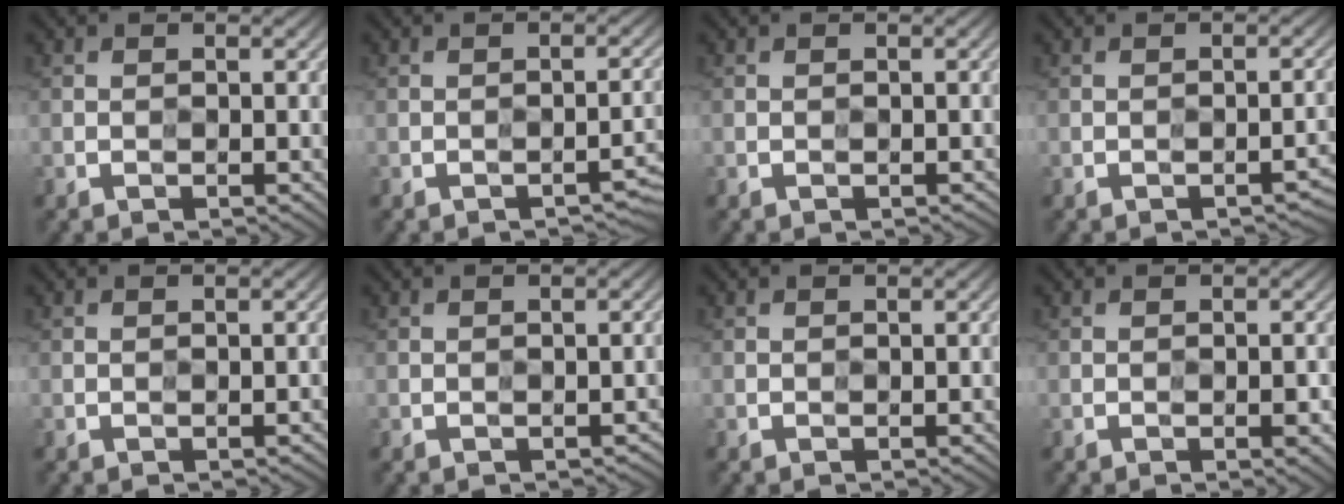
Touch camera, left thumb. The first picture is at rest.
{"total": 2.7, "force": [-1.8, 1.0, 1.8], "torque": [-0.013, -0.002, -0.022]}
{"total": 0.5, "force": [-0.4, 0.3, 0.3], "torque": [-0.002, -0.001, -0.001]}
{"total": 2.7, "force": [-1.5, 1.2, 1.9], "torque": [-0.012, -0.004, -0.014]}
{"total": 1.2, "force": [-0.7, 0.4, 0.9], "torque": [-0.005, 0.000, -0.004]}
{"total": 2.2, "force": [-1.1, 1.2, 1.5], "torque": [-0.007, -0.005, -0.007]}
{"total": 0.8, "force": [-0.4, 0.3, 0.6], "torque": [-0.005, 0.001, -0.004]}
{"total": 2.0, "force": [-1.0, 1.0, 1.5], "torque": [-0.011, -0.006, -0.010]}